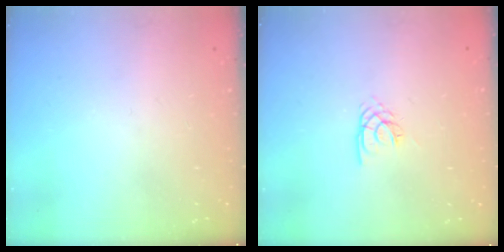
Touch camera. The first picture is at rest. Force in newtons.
{"total": 2.1, "press": 2.1, "slide": 0.4}